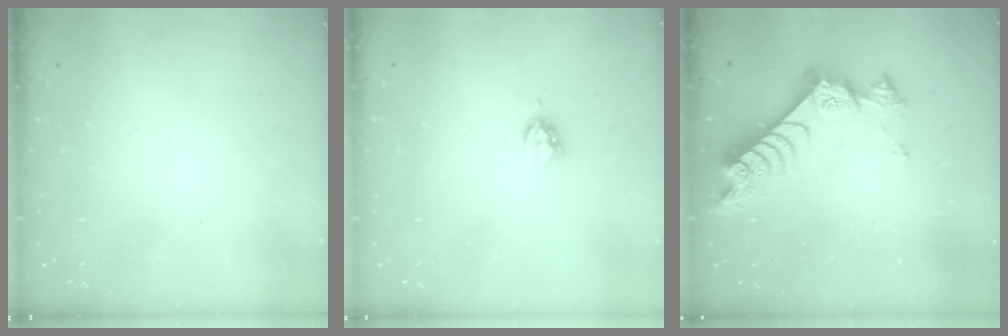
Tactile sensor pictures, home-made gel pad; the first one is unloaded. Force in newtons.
{"total": 4.6, "press": 4.6, "slide": 0.4}
{"total": 8.3, "press": 8.2, "slide": 1.0}